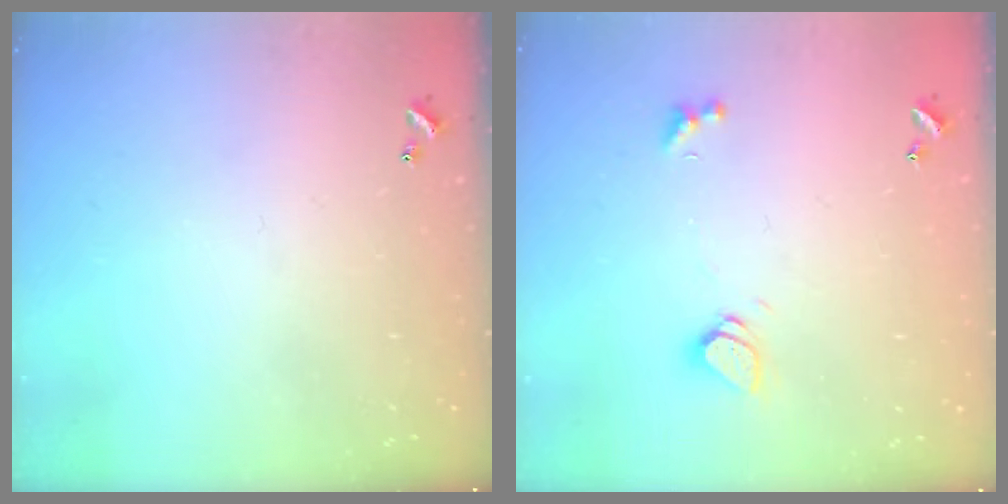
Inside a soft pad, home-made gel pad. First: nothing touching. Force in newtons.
{"total": 2.4, "press": 2.3, "slide": 0.3}